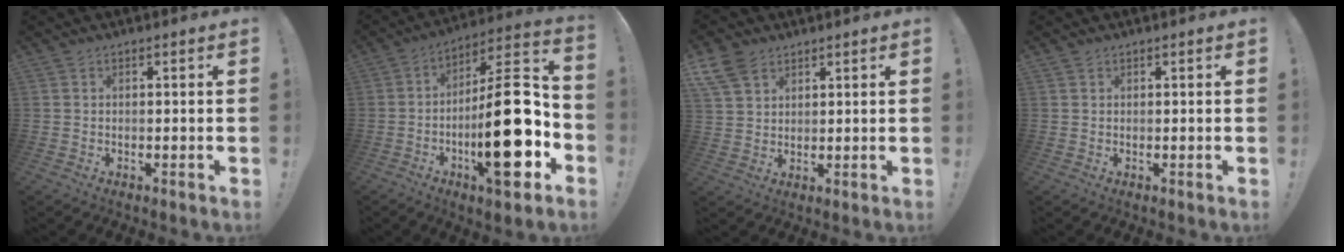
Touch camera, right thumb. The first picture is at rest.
{"total": 24.6, "force": [-6.1, 7.6, 22.6], "torque": [-0.351, 0.035, -0.093]}
{"total": 8.1, "force": [5.3, 5.0, 3.7], "torque": [-0.075, -0.021, 0.106]}
{"total": 0.6, "force": [0.5, 0.3, 0.0], "torque": [0.009, -0.004, 0.009]}